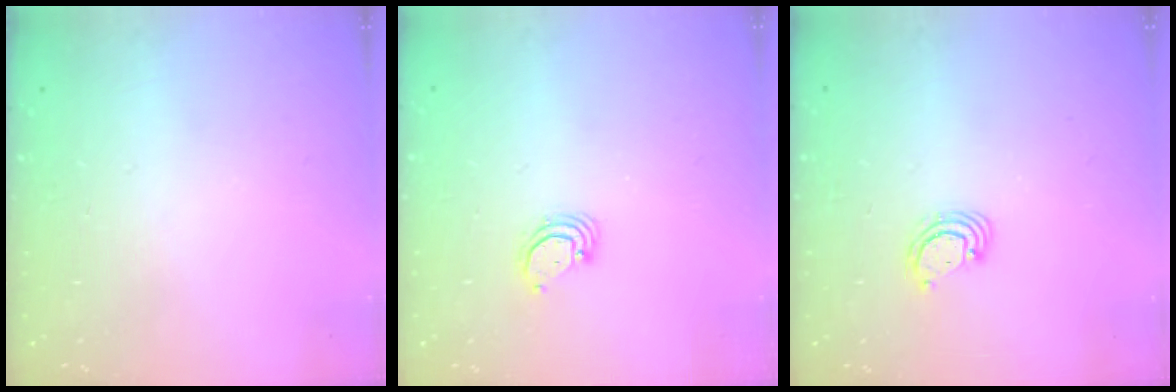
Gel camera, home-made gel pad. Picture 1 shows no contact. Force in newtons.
{"total": 2.9, "press": 2.9, "slide": 0.3}
{"total": 2.5, "press": 2.5, "slide": 0.3}